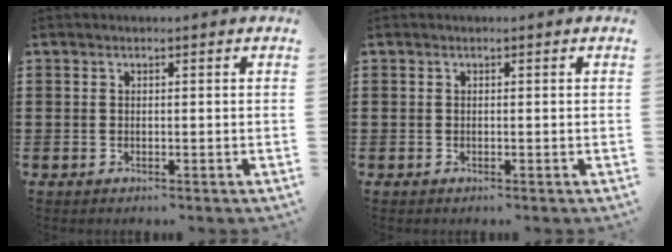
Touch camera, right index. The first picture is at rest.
{"total": 0.0}